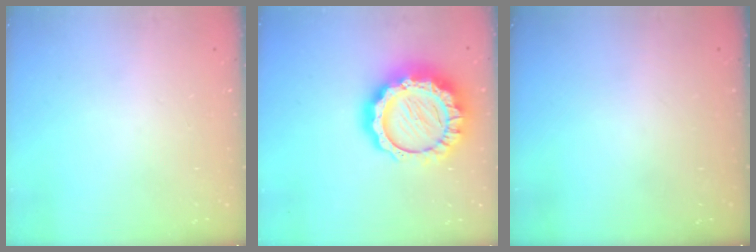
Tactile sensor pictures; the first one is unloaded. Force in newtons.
{"total": 20.7, "press": 20.7, "slide": 1.5}
{"total": 0.0}